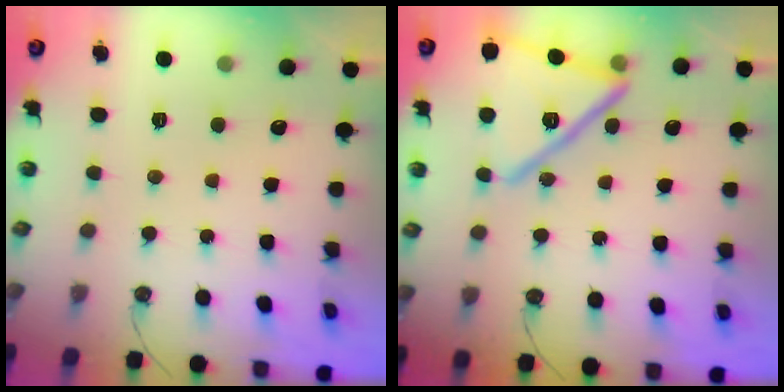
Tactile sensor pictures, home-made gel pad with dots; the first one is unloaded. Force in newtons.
{"total": 19.4, "press": 19.3, "slide": 1.1}